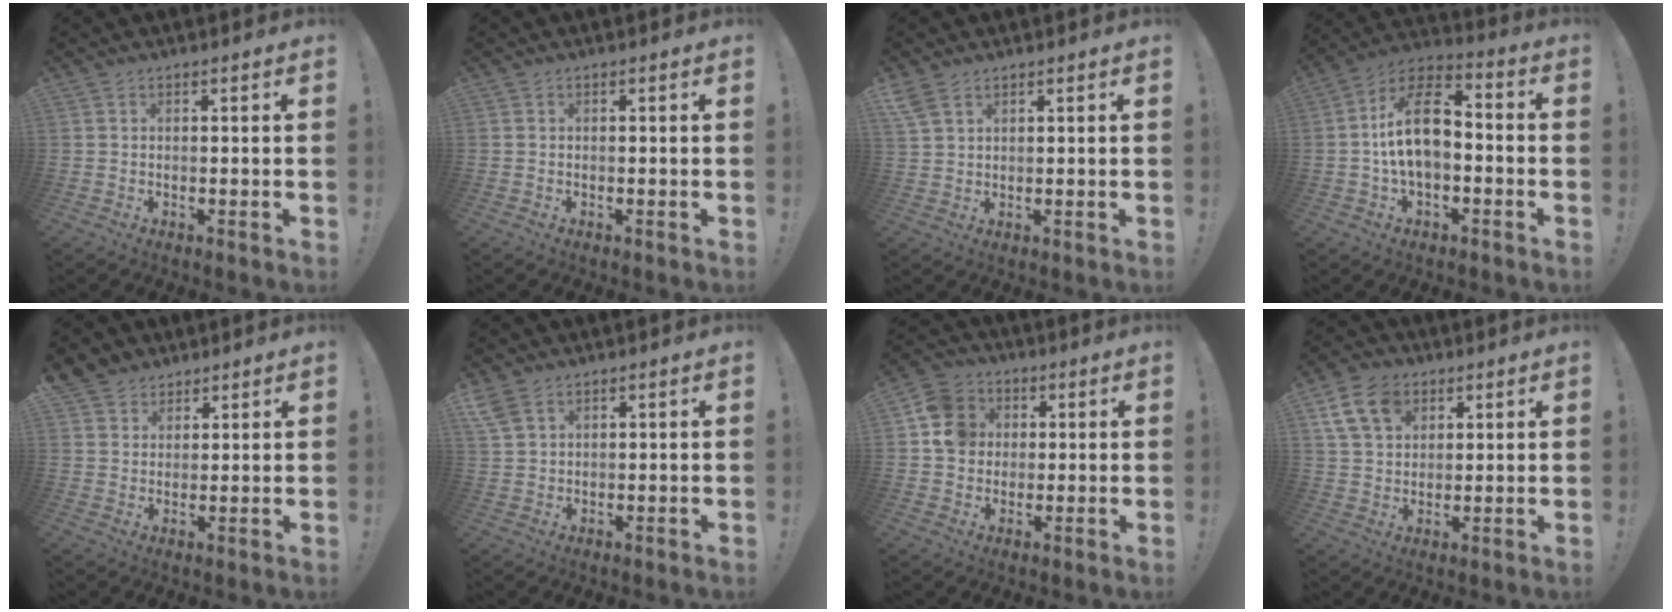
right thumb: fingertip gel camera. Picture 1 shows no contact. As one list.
[{"total": 0.0}, {"total": 4.2, "force": [2.7, 2.1, 2.5], "torque": [-0.051, -0.007, 0.055]}, {"total": 14.4, "force": [-0.5, 8.7, 11.5], "torque": [-0.196, 0.016, -0.006]}, {"total": 5.3, "force": [3.8, 3.7, 0.2], "torque": [-0.006, -0.028, 0.075]}, {"total": 4.6, "force": [3.0, 2.4, 2.6], "torque": [-0.054, -0.007, 0.060]}, {"total": 10.7, "force": [1.8, 9.7, 4.0], "torque": [-0.051, 0.010, 0.039]}, {"total": 11.9, "force": [5.9, 8.5, 5.8], "torque": [-0.112, -0.017, 0.117]}]